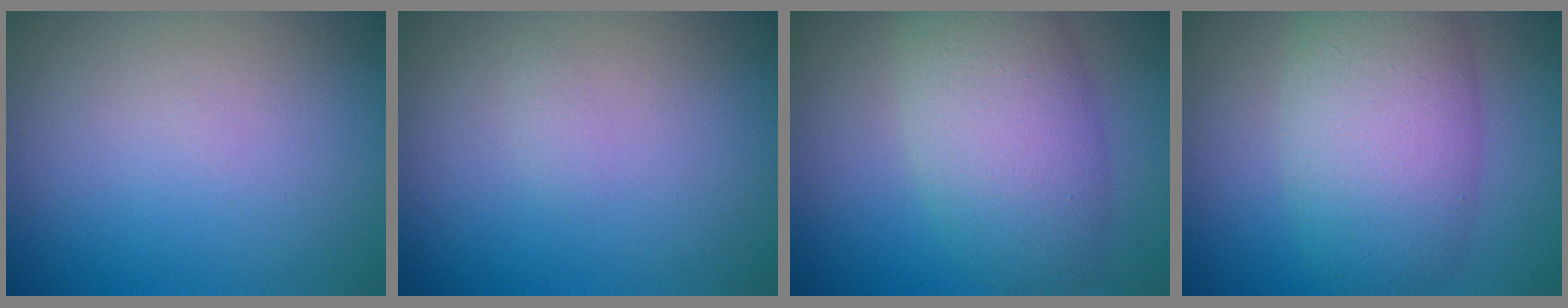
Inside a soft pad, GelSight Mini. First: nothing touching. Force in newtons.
{"total": 0.6, "press": 0.6, "slide": 0.0}
{"total": 7.3, "press": 7.3, "slide": 0.5}
{"total": 8.0, "press": 8.0, "slide": 0.7}